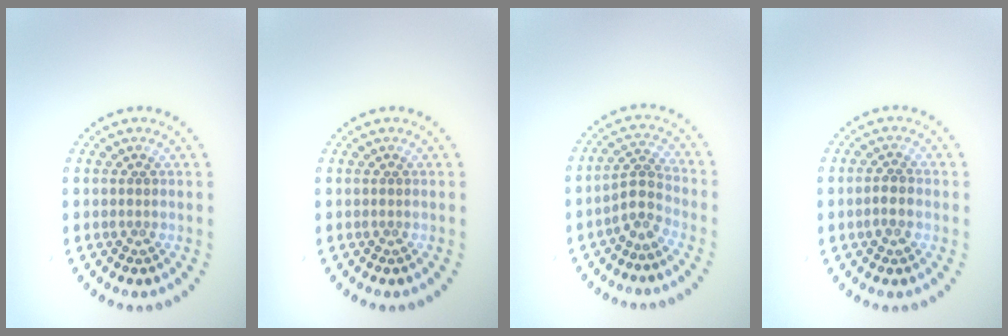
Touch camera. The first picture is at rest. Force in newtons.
{"total": 0.0}
{"total": 2.3, "press": 1.7, "slide": 1.5}
{"total": 1.3, "press": 1.3, "slide": 0.3}